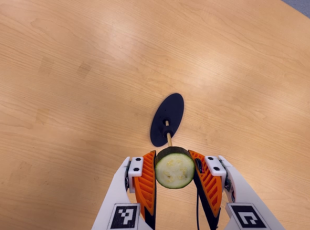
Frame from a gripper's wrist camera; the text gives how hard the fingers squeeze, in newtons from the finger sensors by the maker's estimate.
{"total": 11.8, "left": 10.9, "right": 12.7}